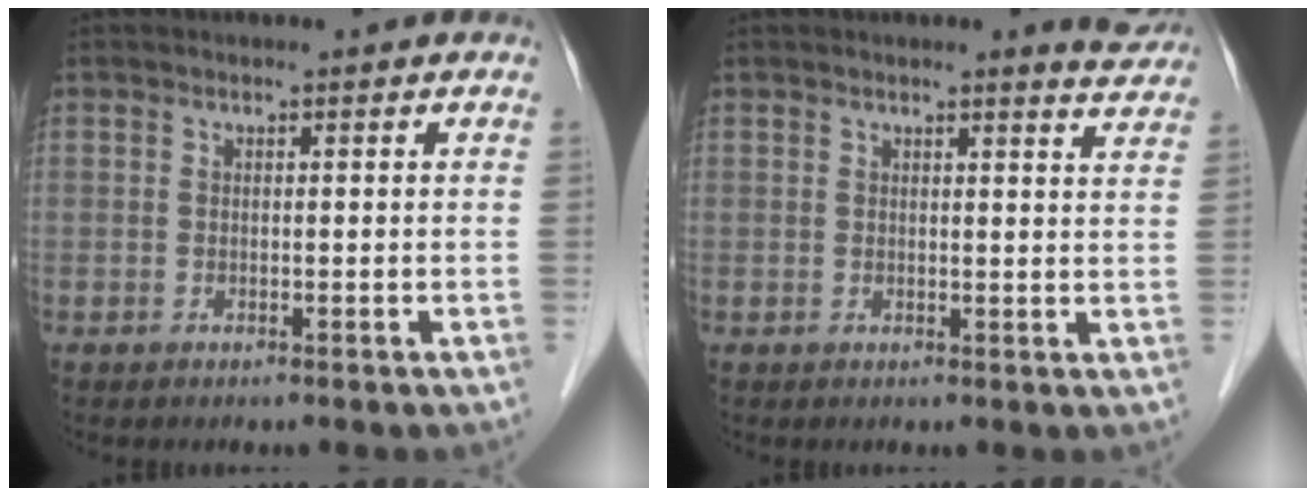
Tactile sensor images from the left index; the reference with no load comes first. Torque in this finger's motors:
{"motor_torque": [0.99, -1.15, 0.48, 0.04]}